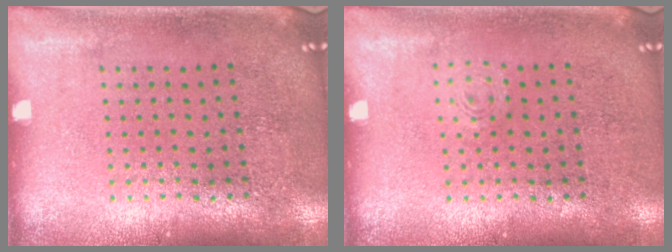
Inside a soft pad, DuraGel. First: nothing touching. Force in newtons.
{"total": 0.8, "press": 0.8, "slide": 0.2}